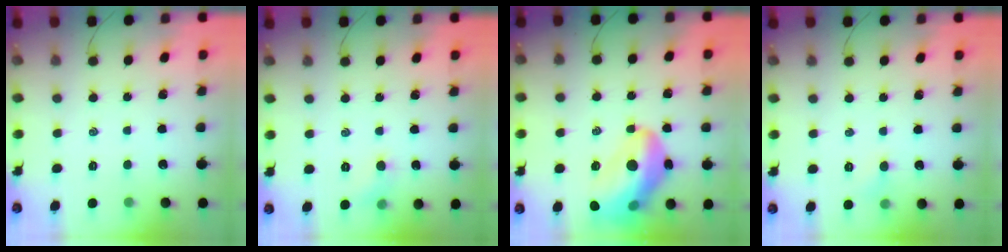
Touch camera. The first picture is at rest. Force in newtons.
{"total": 4.1, "press": 3.8, "slide": 1.4}
{"total": 19.3, "press": 18.8, "slide": 4.1}
{"total": 3.0, "press": 2.8, "slide": 1.0}